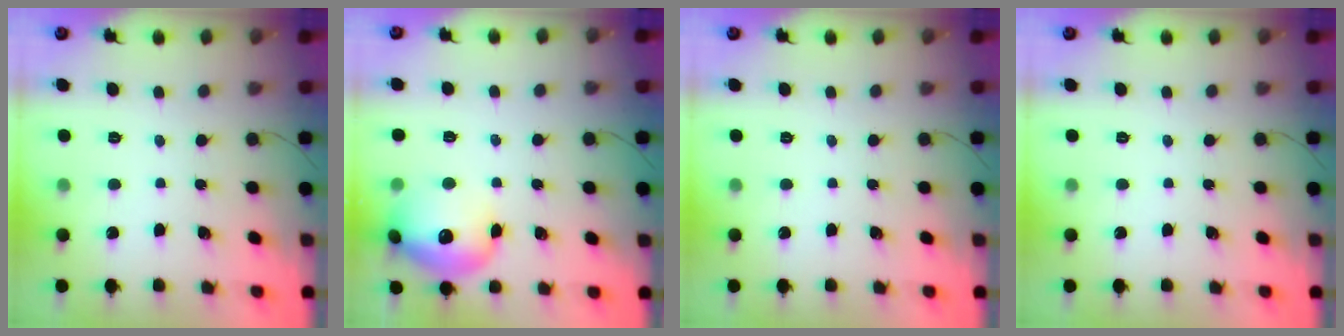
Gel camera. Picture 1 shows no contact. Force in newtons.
{"total": 15.1, "press": 15.0, "slide": 1.6}
{"total": 0.0}
{"total": 0.0}